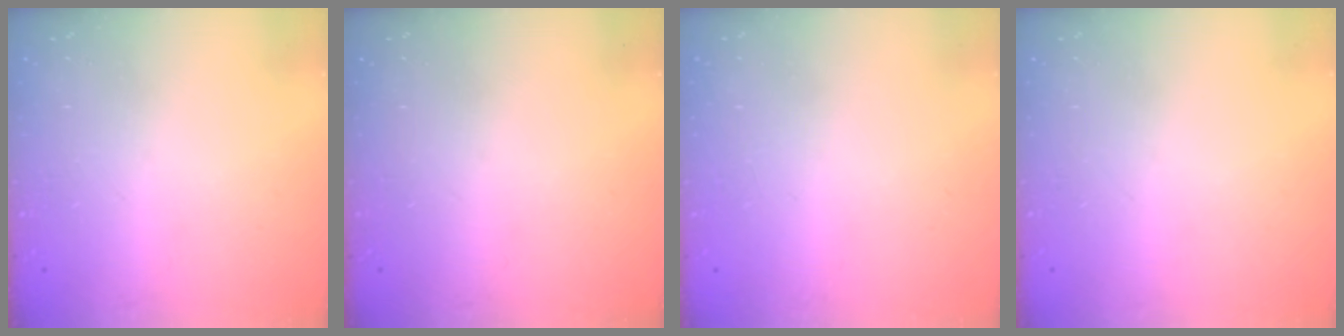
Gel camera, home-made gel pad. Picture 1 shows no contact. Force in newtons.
{"total": 0.0}
{"total": 1.9, "press": 1.9, "slide": 0.1}
{"total": 0.0}